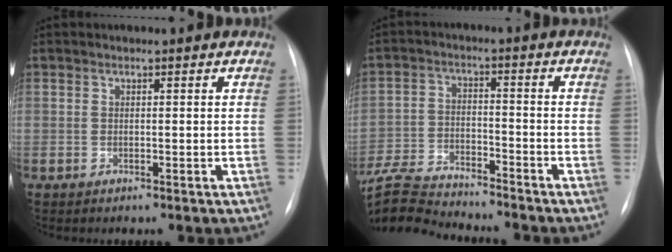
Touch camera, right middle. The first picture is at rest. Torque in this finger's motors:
{"motor_torque": [0.67, -0.81, 0.30, 0.17]}